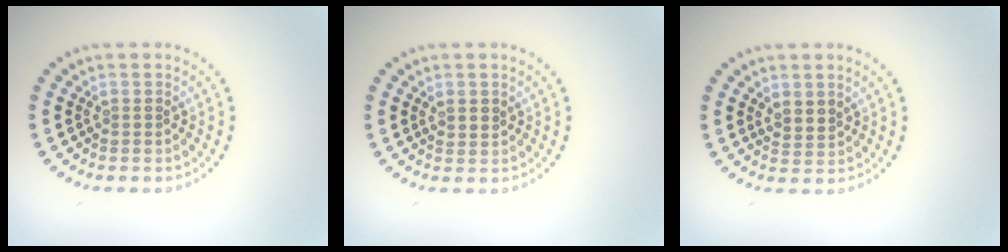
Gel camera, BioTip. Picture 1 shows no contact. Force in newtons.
{"total": 1.1, "press": 1.0, "slide": 0.6}
{"total": 1.5, "press": 1.3, "slide": 0.9}